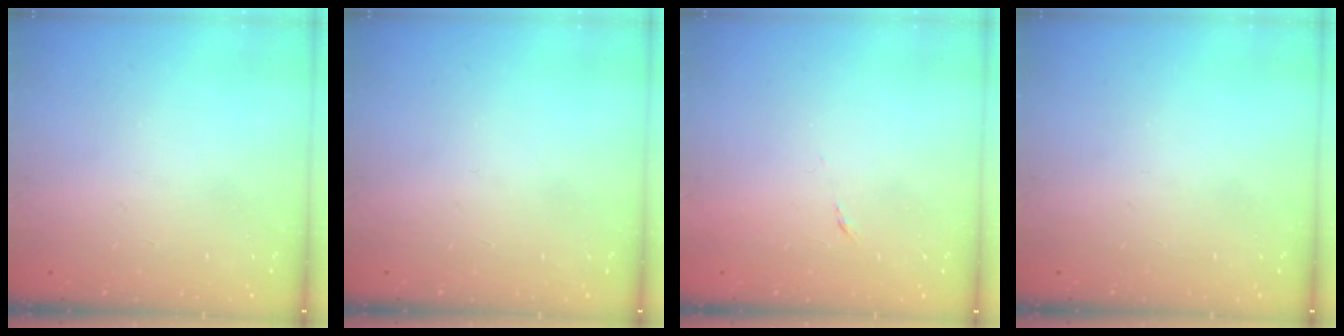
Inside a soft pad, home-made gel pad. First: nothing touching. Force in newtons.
{"total": 0.0}
{"total": 3.8, "press": 3.7, "slide": 0.9}
{"total": 0.0}